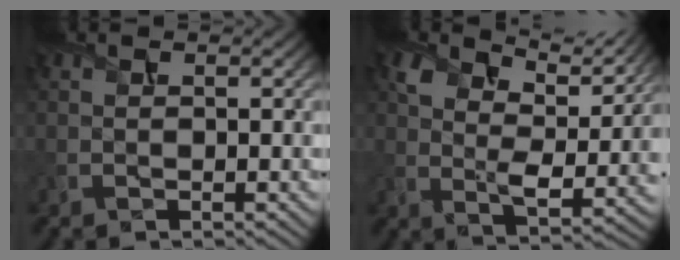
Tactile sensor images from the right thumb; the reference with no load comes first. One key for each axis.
{"total": 8.9, "fx": 5.7, "fy": 3.8, "fz": 5.7, "tx": -0.123, "ty": -0.007, "tz": 0.110}